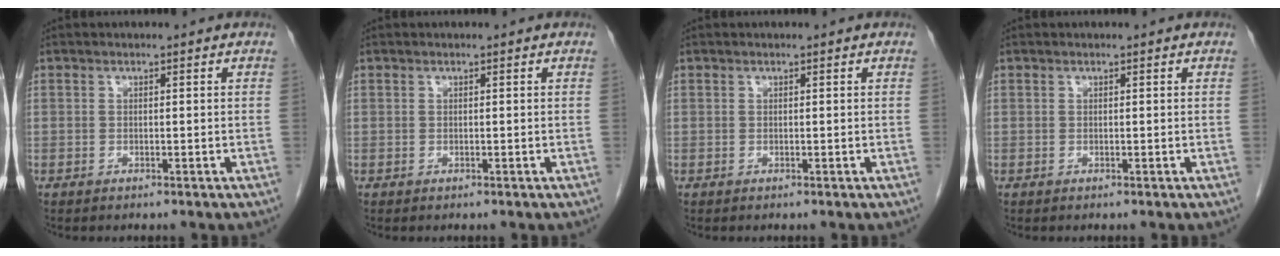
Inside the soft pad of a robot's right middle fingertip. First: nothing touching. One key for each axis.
{"total": 0.0}
{"total": 0.0}
{"total": 0.0}